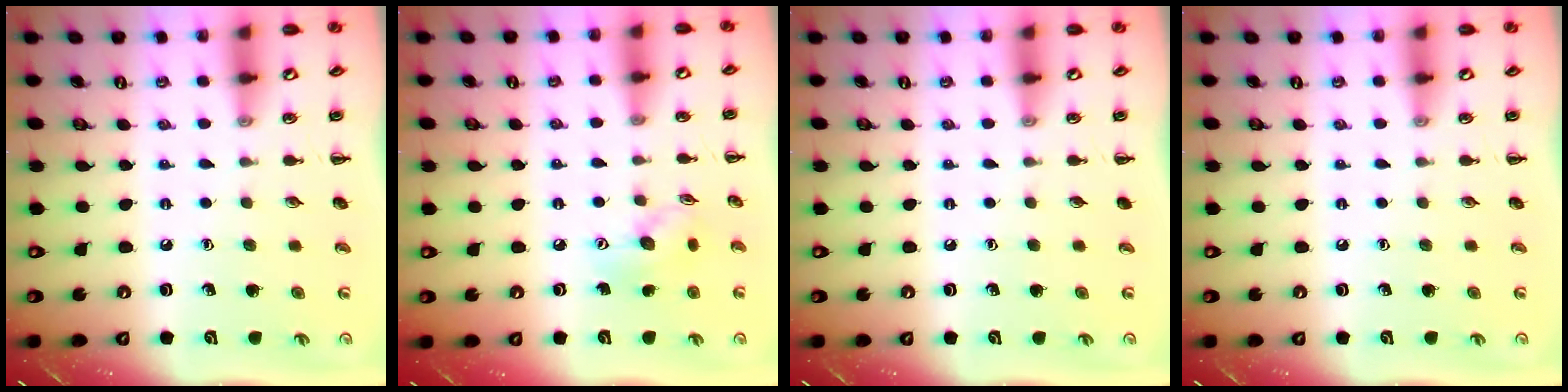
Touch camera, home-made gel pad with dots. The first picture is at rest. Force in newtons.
{"total": 7.4, "press": 7.4, "slide": 0.4}
{"total": 0.0}
{"total": 0.0}